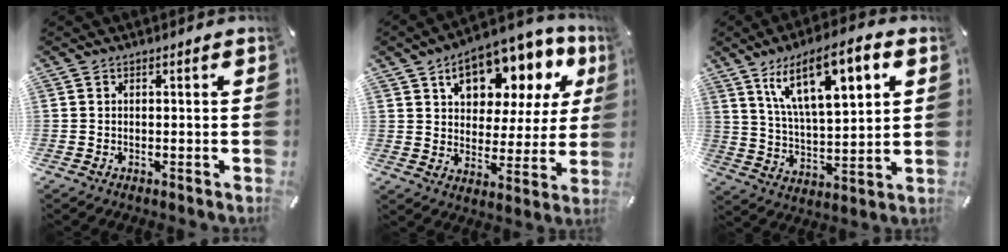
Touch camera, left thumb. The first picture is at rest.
{"total": 14.8, "force": [8.5, 9.1, 8.0], "torque": [-0.125, -0.049, 0.148]}
{"total": 16.0, "force": [8.7, 6.2, 11.9], "torque": [-0.206, -0.017, 0.147]}